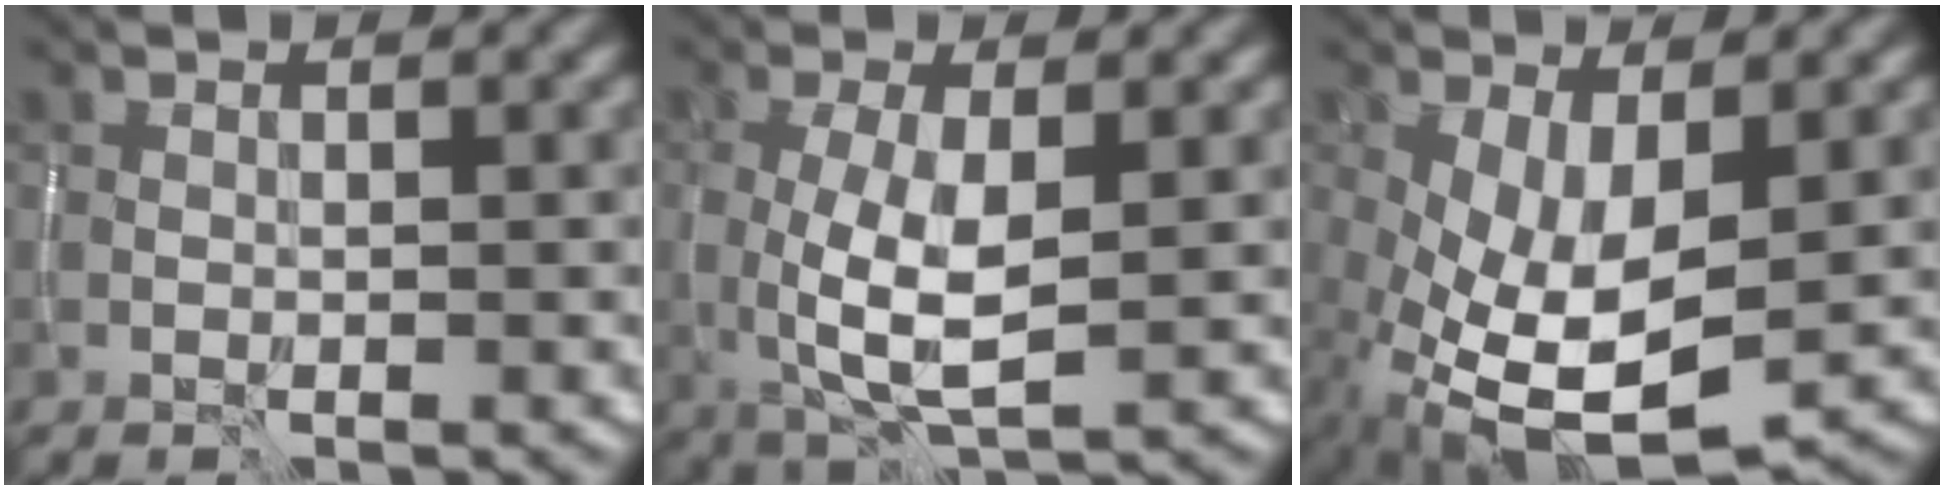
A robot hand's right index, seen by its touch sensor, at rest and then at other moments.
{"total": 5.4, "force": [-0.1, 1.8, 5.1], "torque": [-0.108, -0.008, 0.002]}
{"total": 9.3, "force": [-2.1, 4.2, 8.0], "torque": [-0.170, -0.024, -0.025]}